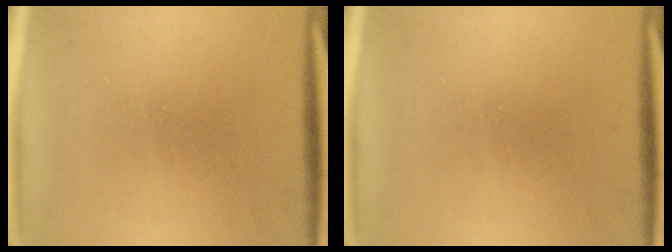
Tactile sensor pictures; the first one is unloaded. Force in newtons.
{"total": 0.0}